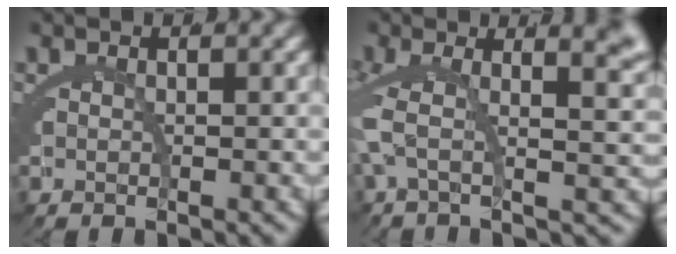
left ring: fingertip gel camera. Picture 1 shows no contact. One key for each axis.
{"total": 8.1, "fx": 3.4, "fy": 2.2, "fz": 7.0, "tx": -0.107, "ty": 0.013, "tz": 0.044}